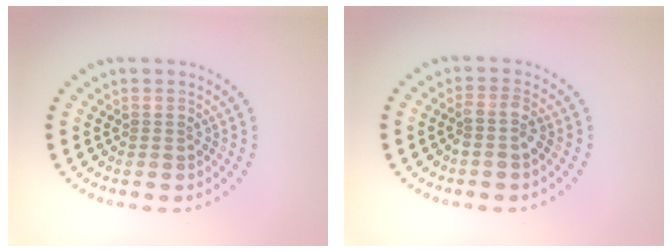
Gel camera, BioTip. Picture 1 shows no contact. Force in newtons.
{"total": 1.7, "press": 1.4, "slide": 0.9}